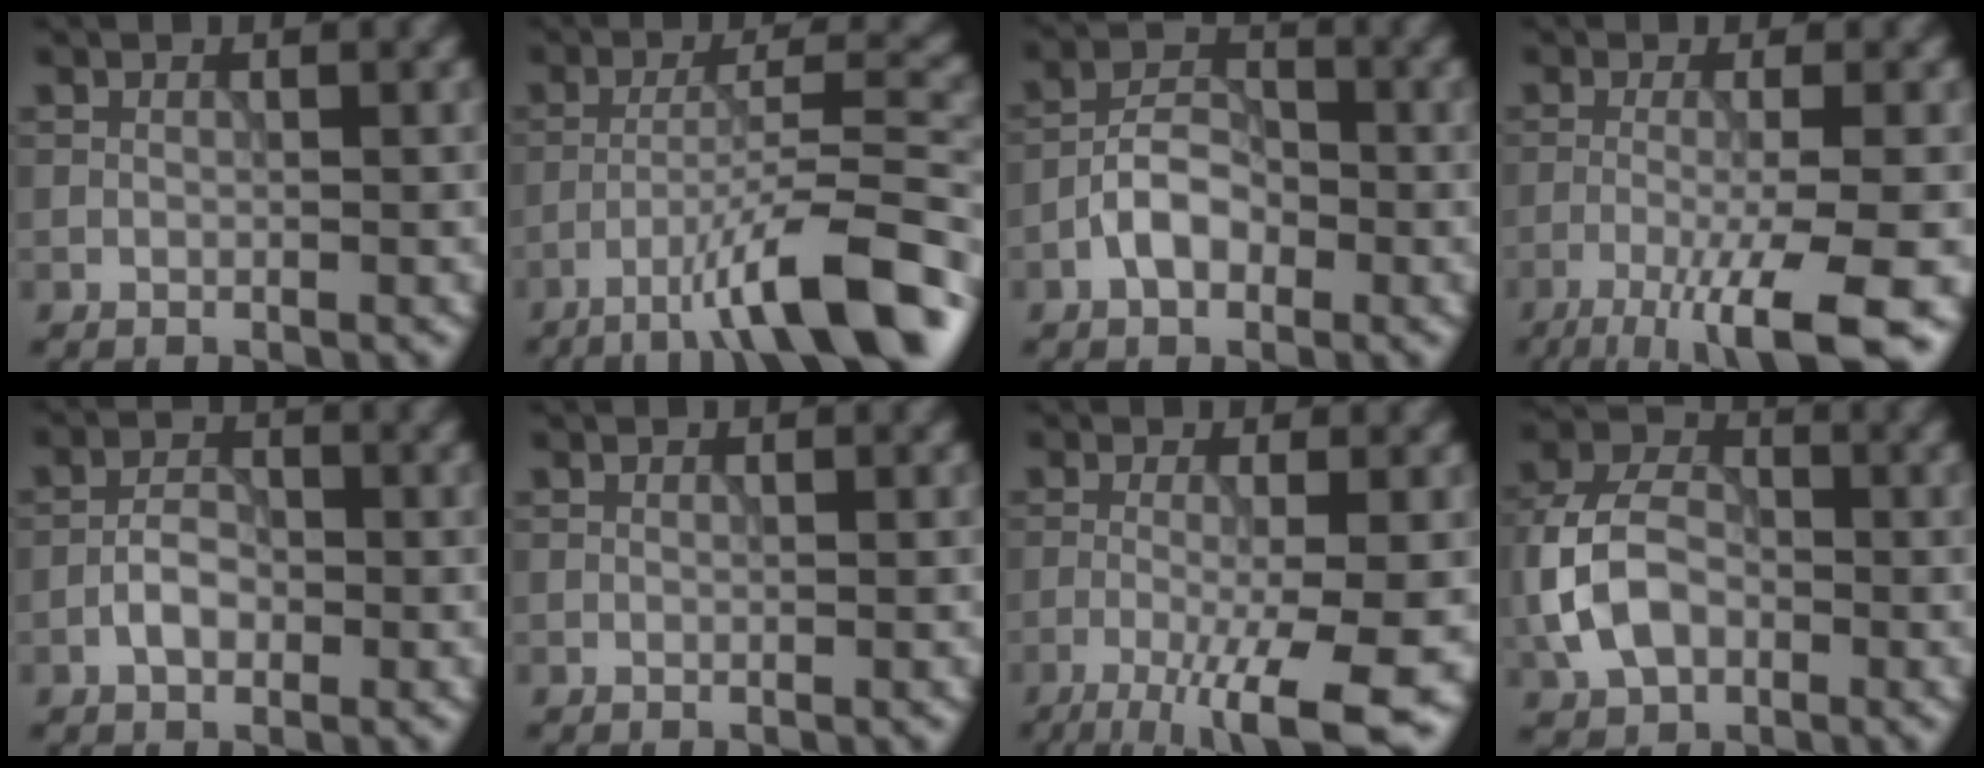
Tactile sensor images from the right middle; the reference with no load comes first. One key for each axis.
{"total": 10.4, "fx": -6.4, "fy": 1.5, "fz": 8.0, "tx": -0.116, "ty": 0.020, "tz": -0.103}
{"total": 4.0, "fx": -1.7, "fy": 2.4, "fz": 2.7, "tx": -0.045, "ty": 0.012, "tz": -0.038}
{"total": 8.9, "fx": -4.8, "fy": 1.7, "fz": 7.3, "tx": -0.104, "ty": -0.005, "tz": -0.079}
{"total": 2.5, "fx": -1.0, "fy": 1.4, "fz": 1.8, "tx": -0.030, "ty": 0.007, "tz": -0.024}
{"total": 0.0}
{"total": 9.0, "fx": -4.0, "fy": 2.0, "fz": 7.8, "tx": -0.113, "ty": -0.008, "tz": -0.061}
{"total": 6.5, "fx": -1.5, "fy": 4.6, "fz": 4.3, "tx": -0.091, "ty": 0.011, "tz": -0.038}